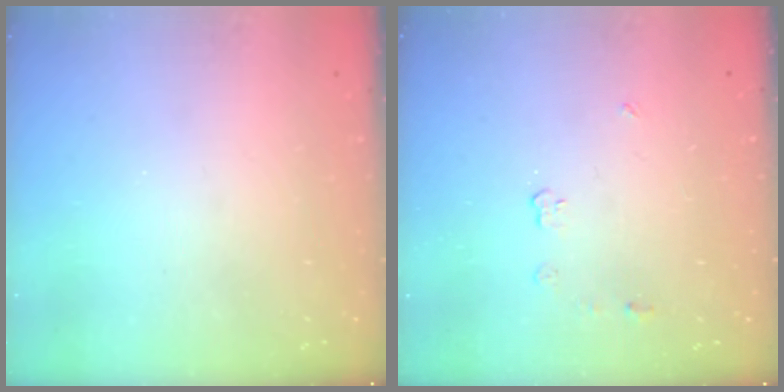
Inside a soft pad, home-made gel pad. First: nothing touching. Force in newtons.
{"total": 4.0, "press": 3.9, "slide": 0.5}